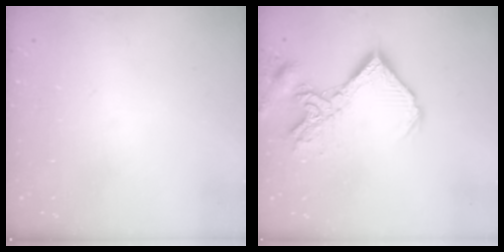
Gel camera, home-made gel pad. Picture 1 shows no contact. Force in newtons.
{"total": 16.3, "press": 16.2, "slide": 1.9}